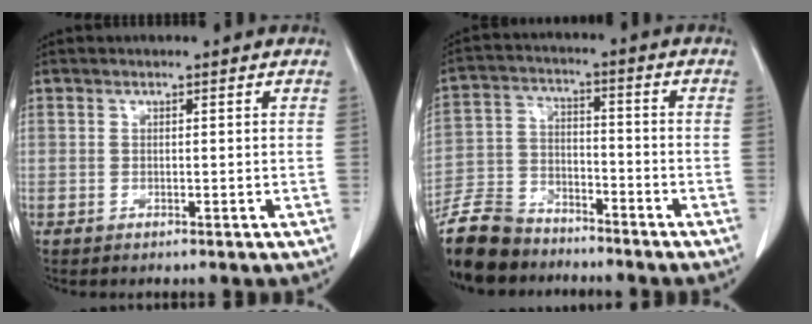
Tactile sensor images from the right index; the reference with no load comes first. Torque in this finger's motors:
{"motor_torque": [-0.32, -0.47, -0.11, -0.21]}